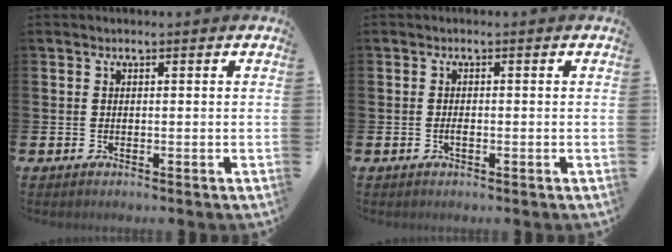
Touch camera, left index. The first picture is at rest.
{"total": 1.0, "force": [-0.5, 0.3, 0.8], "torque": [-0.021, 0.000, -0.007]}